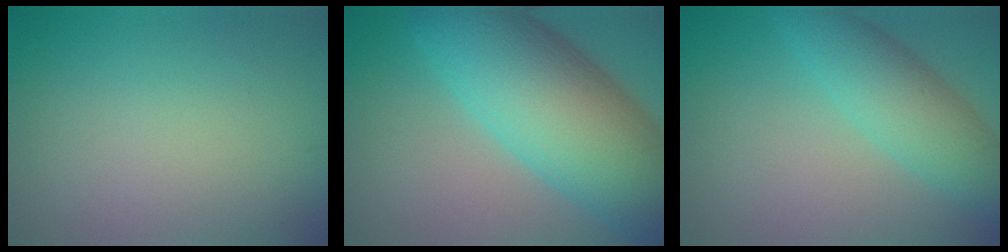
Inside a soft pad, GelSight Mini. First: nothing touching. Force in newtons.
{"total": 13.9, "press": 13.9, "slide": 0.4}
{"total": 5.3, "press": 5.3, "slide": 0.3}